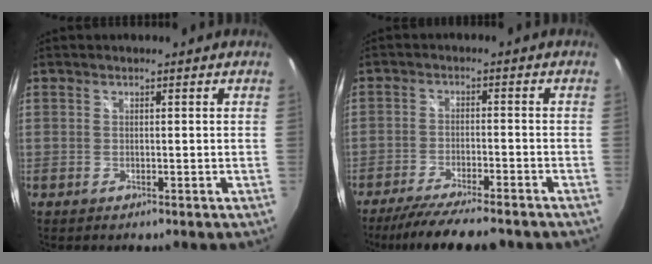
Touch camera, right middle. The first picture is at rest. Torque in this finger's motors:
{"motor_torque": [1.08, -1.06, 0.34, 0.05]}